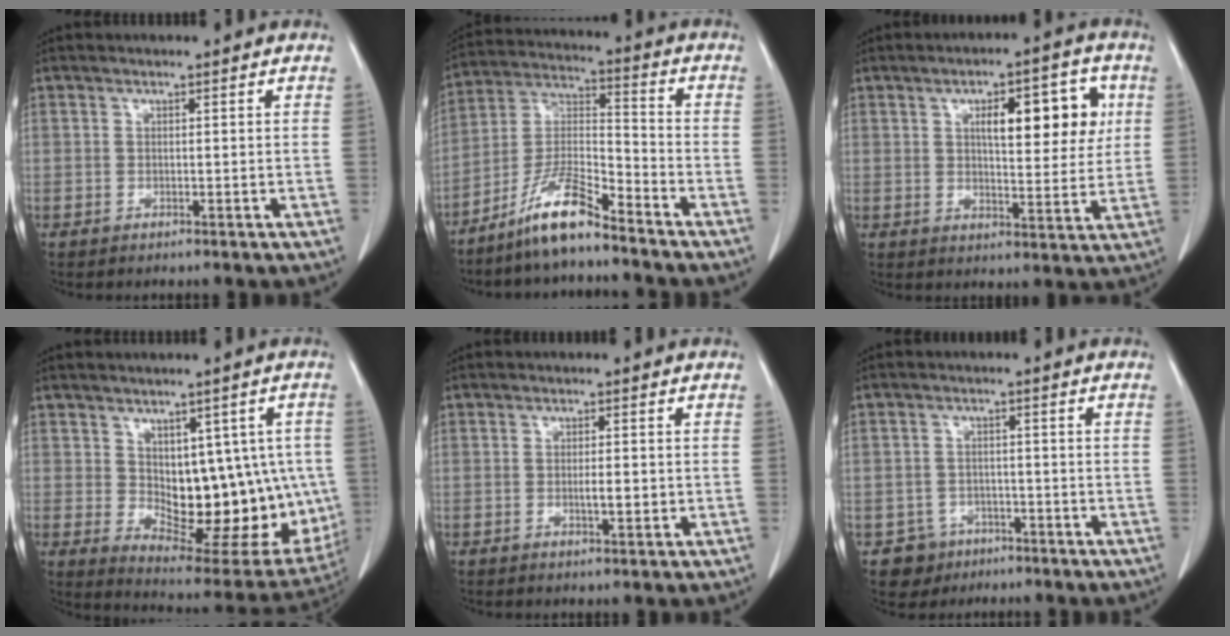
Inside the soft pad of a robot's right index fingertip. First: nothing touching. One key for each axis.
{"total": 10.4, "fx": -7.9, "fy": 1.1, "fz": 6.6, "tx": -0.139, "ty": -0.005, "tz": -0.154}
{"total": 10.8, "fx": 3.2, "fy": 3.5, "fz": 9.7, "tx": -0.134, "ty": 0.016, "tz": 0.047}
{"total": 16.8, "fx": -0.1, "fy": 8.3, "fz": 14.6, "tx": -0.173, "ty": 0.002, "tz": 0.027}
{"total": 2.4, "fx": -0.3, "fy": 0.5, "fz": 2.3, "tx": -0.041, "ty": -0.003, "tz": -0.004}
{"total": 4.4, "fx": -2.3, "fy": 3.7, "fz": -0.2, "tx": 0.006, "ty": 0.013, "tz": -0.032}